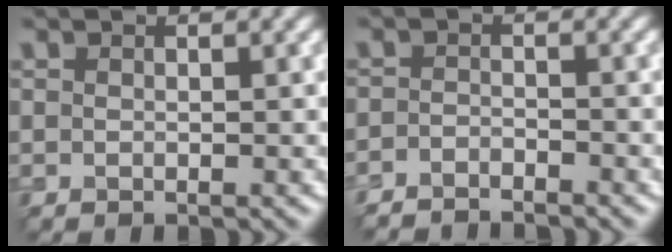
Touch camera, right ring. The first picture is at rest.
{"total": 2.8, "force": [-2.8, 0.2, 0.1], "torque": [-0.001, -0.001, -0.053]}